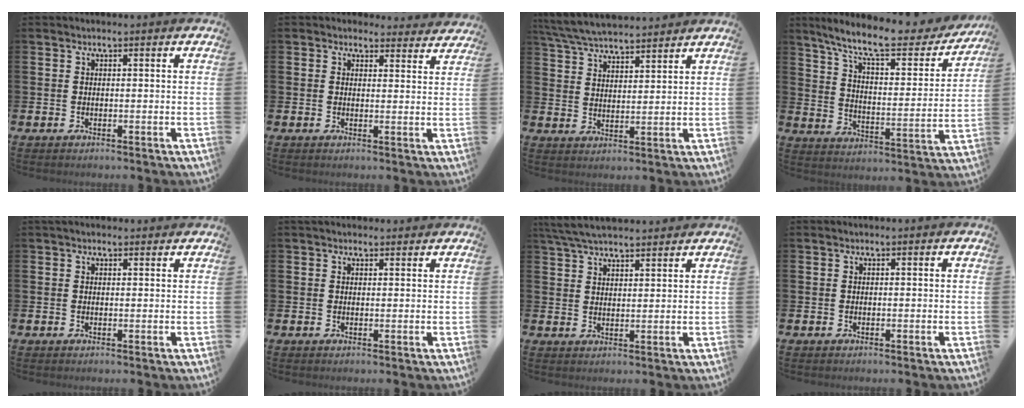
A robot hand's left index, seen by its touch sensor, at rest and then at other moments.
{"total": 2.8, "force": [2.6, 1.0, -0.1], "torque": [0.008, -0.017, 0.044]}
{"total": 5.9, "force": [5.8, 0.7, 1.1], "torque": [-0.048, -0.027, 0.106]}
{"total": 11.0, "force": [9.2, 2.6, 5.4], "torque": [-0.123, -0.057, 0.154]}
{"total": 0.7, "force": [0.6, 0.4, 0.1], "torque": [0.004, 0.003, 0.008]}
{"total": 1.0, "force": [0.9, 0.5, 0.0], "torque": [0.014, -0.001, 0.013]}
{"total": 4.9, "force": [4.6, 0.9, 1.4], "torque": [-0.048, -0.012, 0.088]}
{"total": 0.0}